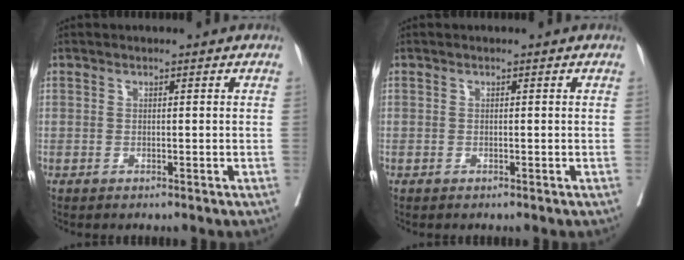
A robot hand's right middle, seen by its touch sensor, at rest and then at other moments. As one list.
[{"total": 0.0}]